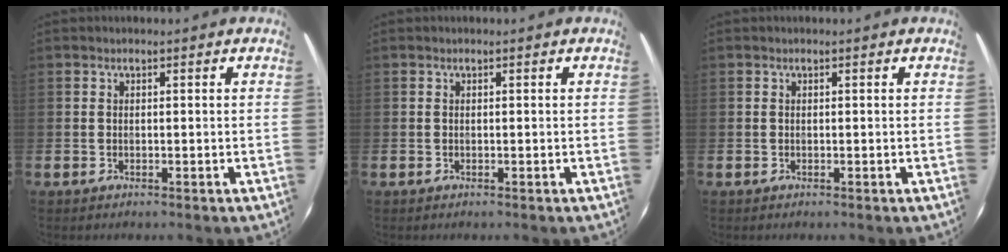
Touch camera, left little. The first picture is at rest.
{"total": 0.0}
{"total": 0.0}